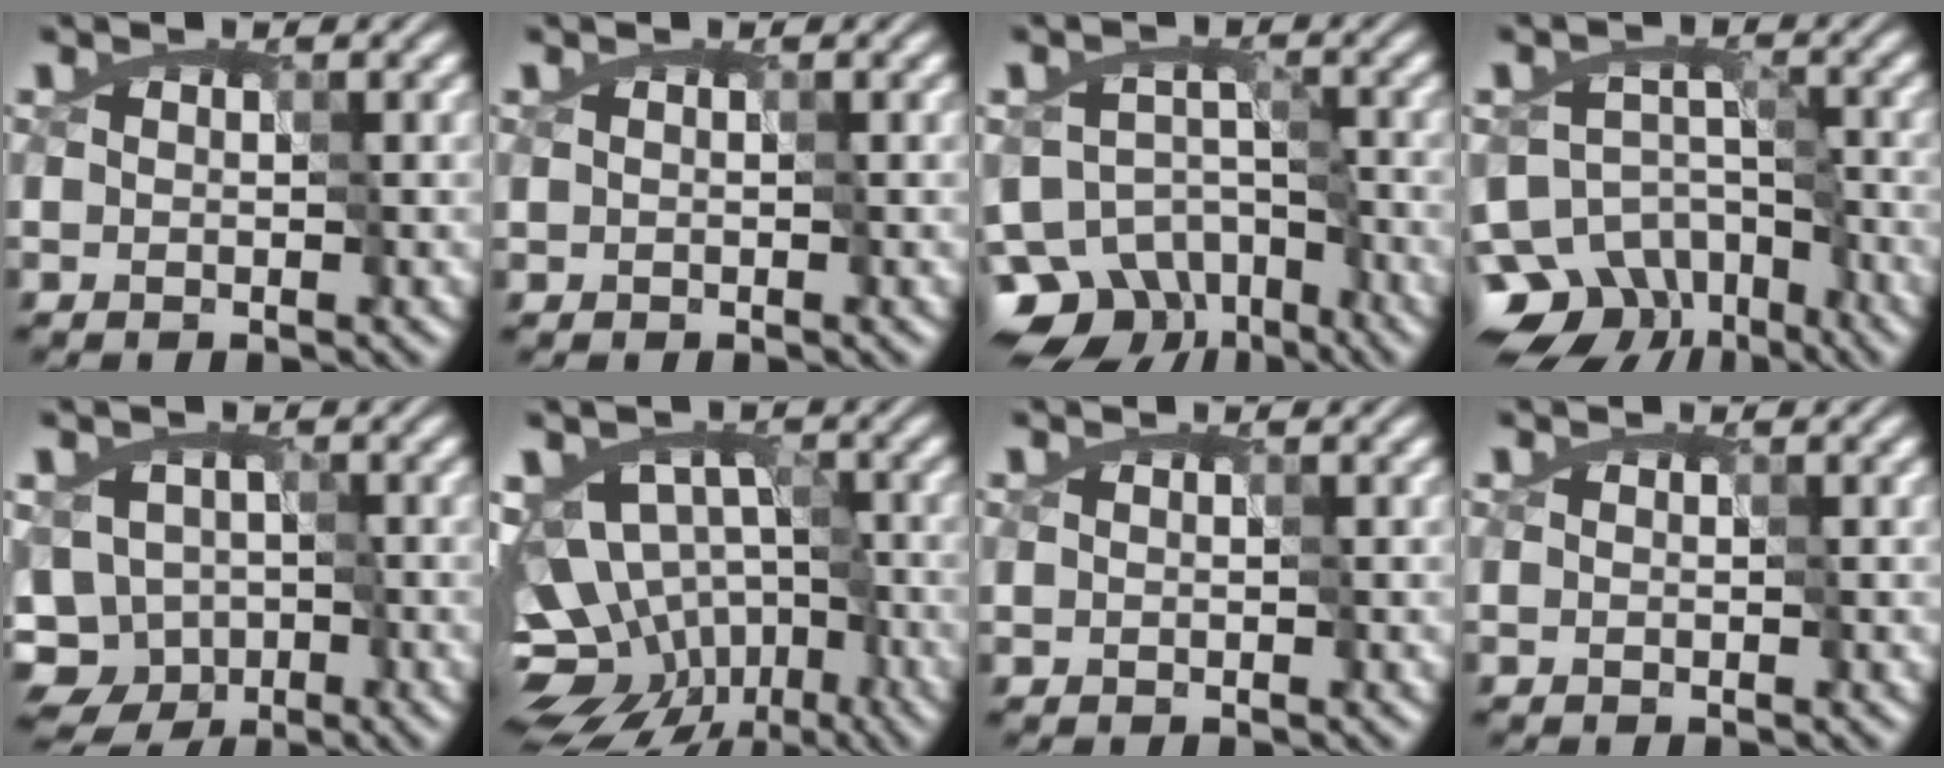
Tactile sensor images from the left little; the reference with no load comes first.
{"total": 0.0}
{"total": 11.0, "force": [-7.9, 6.9, 3.6], "torque": [-0.044, -0.002, -0.113]}
{"total": 12.6, "force": [-8.9, 8.0, 3.9], "torque": [-0.052, -0.014, -0.128]}
{"total": 8.1, "force": [-4.5, 6.3, 2.4], "torque": [-0.006, -0.008, -0.087]}
{"total": 10.1, "force": [-5.2, 6.3, 5.9], "torque": [-0.070, -0.013, -0.080]}
{"total": 0.0}
{"total": 0.0}